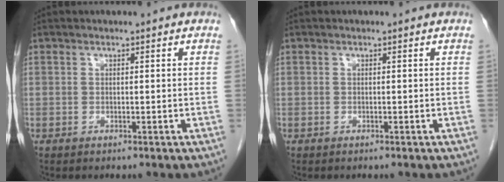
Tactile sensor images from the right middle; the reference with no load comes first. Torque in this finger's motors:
{"motor_torque": [-0.24, 0.07, -0.07, -0.01]}